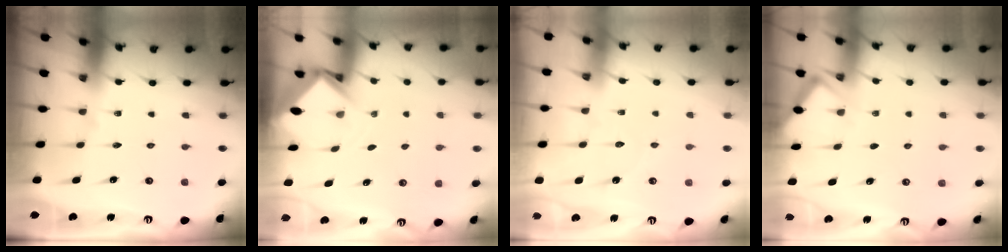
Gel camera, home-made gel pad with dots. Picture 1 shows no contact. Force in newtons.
{"total": 3.1, "press": 3.1, "slide": 0.2}
{"total": 3.9, "press": 3.9, "slide": 0.4}
{"total": 2.1, "press": 2.1, "slide": 0.3}